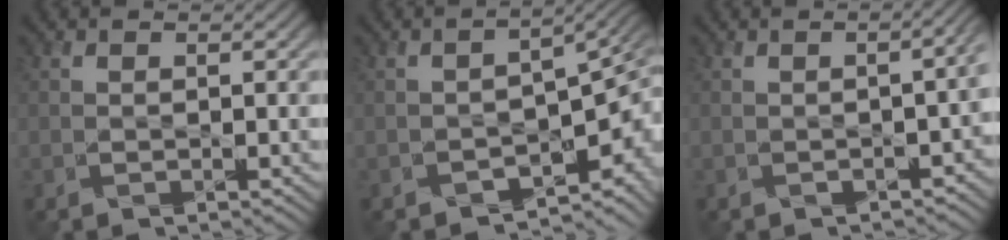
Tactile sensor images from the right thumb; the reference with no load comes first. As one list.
[{"total": 8.3, "force": [-3.7, 3.9, 6.3], "torque": [-0.080, -0.027, -0.051]}, {"total": 4.0, "force": [-1.1, 1.5, 3.5], "torque": [-0.039, -0.006, -0.009]}]